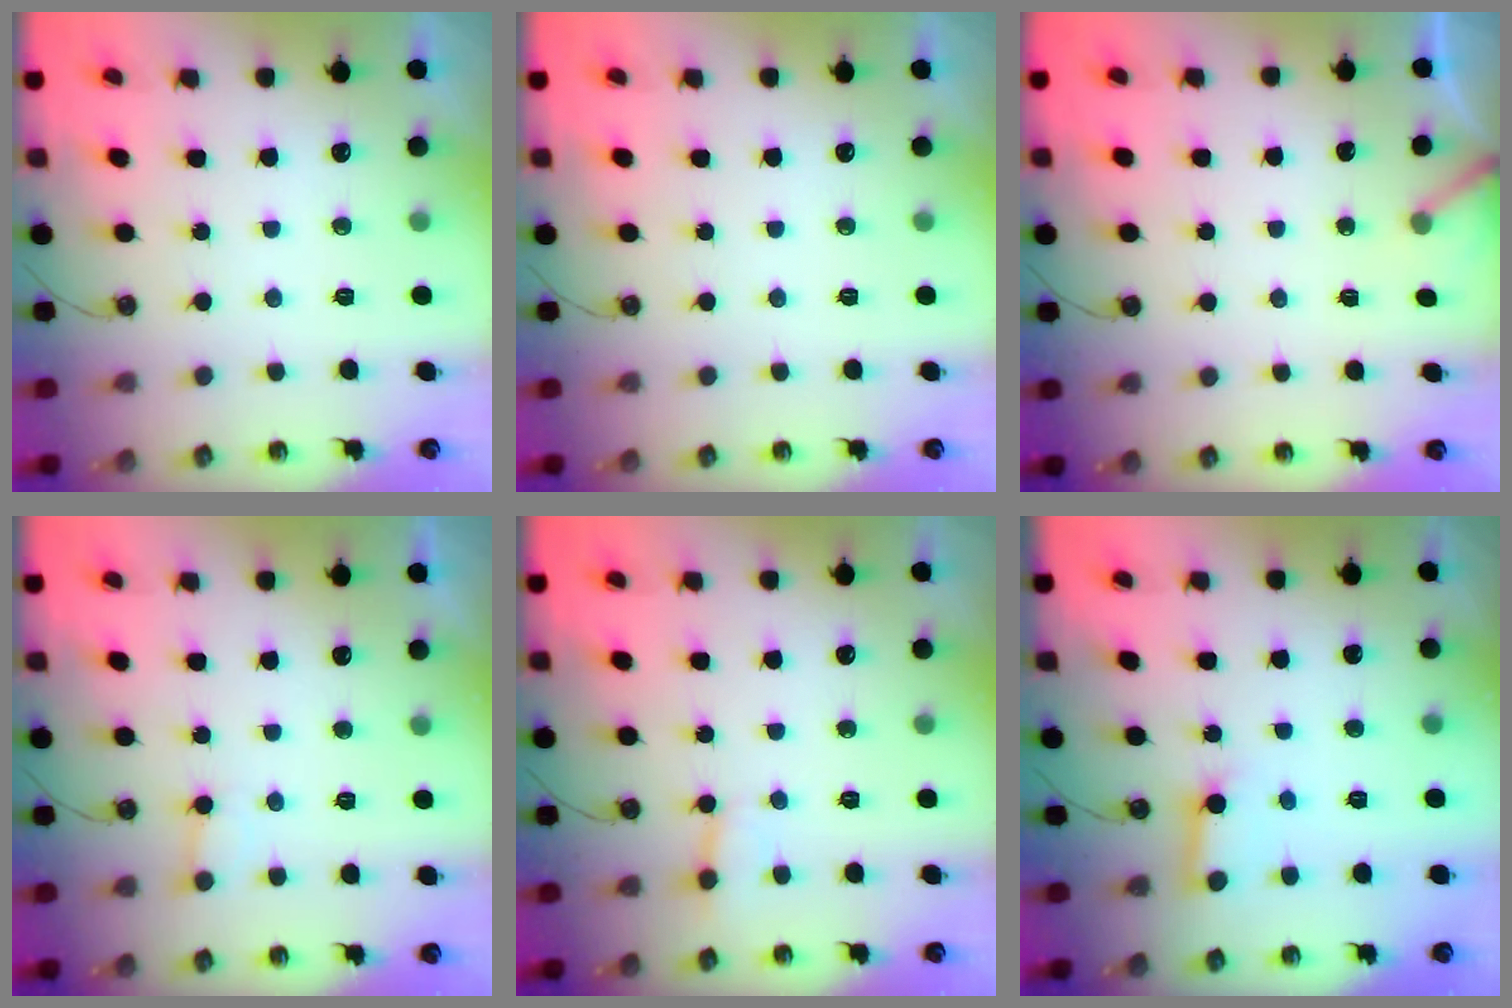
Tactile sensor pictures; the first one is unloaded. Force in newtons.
{"total": 0.0}
{"total": 2.5, "press": 2.5, "slide": 0.1}
{"total": 4.7, "press": 4.6, "slide": 0.4}
{"total": 4.1, "press": 4.0, "slide": 0.7}
{"total": 5.4, "press": 5.4, "slide": 0.7}